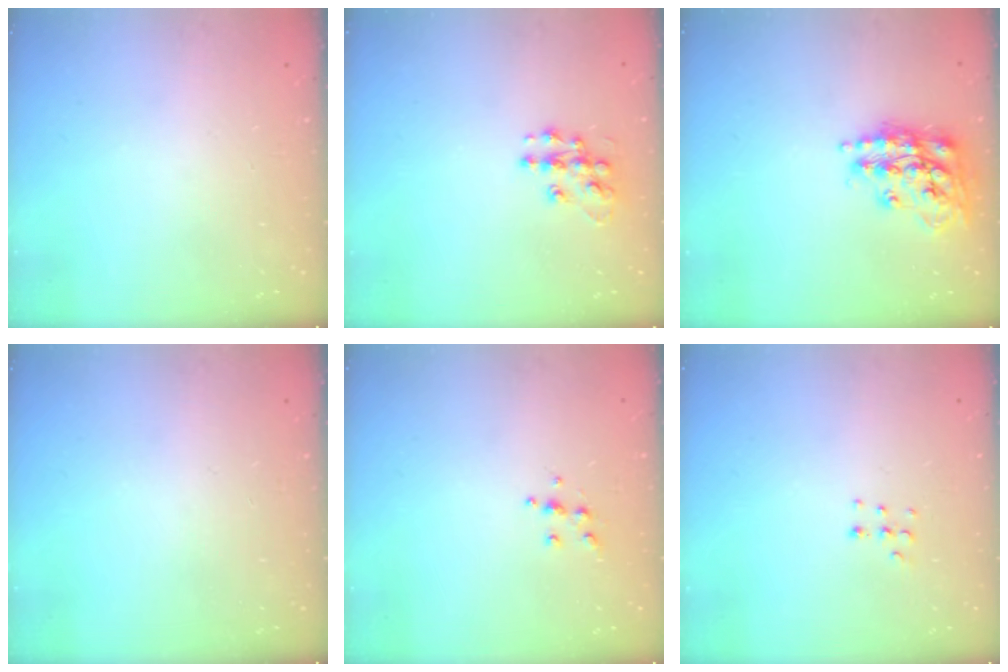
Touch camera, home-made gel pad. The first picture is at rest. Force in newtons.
{"total": 10.2, "press": 10.2, "slide": 0.5}
{"total": 16.5, "press": 16.5, "slide": 1.1}
{"total": 0.0}
{"total": 4.5, "press": 4.5, "slide": 0.5}
{"total": 3.9, "press": 3.8, "slide": 1.0}